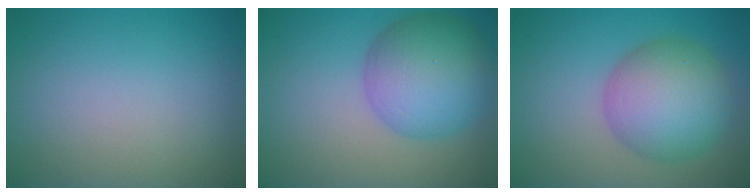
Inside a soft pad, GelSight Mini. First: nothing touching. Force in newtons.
{"total": 8.2, "press": 8.2, "slide": 0.3}
{"total": 7.9, "press": 7.8, "slide": 0.2}